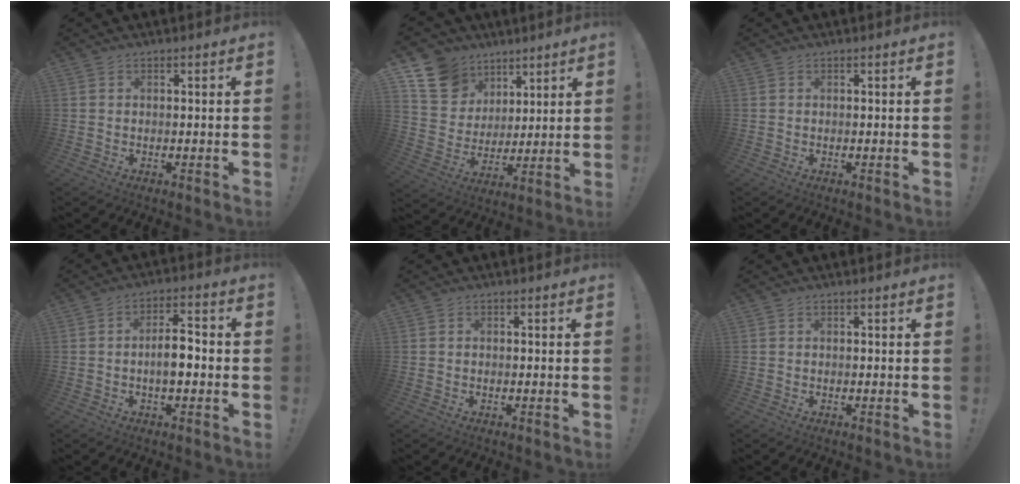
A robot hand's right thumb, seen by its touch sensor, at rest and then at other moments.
{"total": 14.3, "force": [8.4, 10.9, 4.0], "torque": [-0.072, -0.051, 0.169]}
{"total": 0.0}
{"total": 7.5, "force": [-1.6, 3.4, 6.5], "torque": [-0.102, 0.009, -0.031]}
{"total": 0.0}
{"total": 0.0}